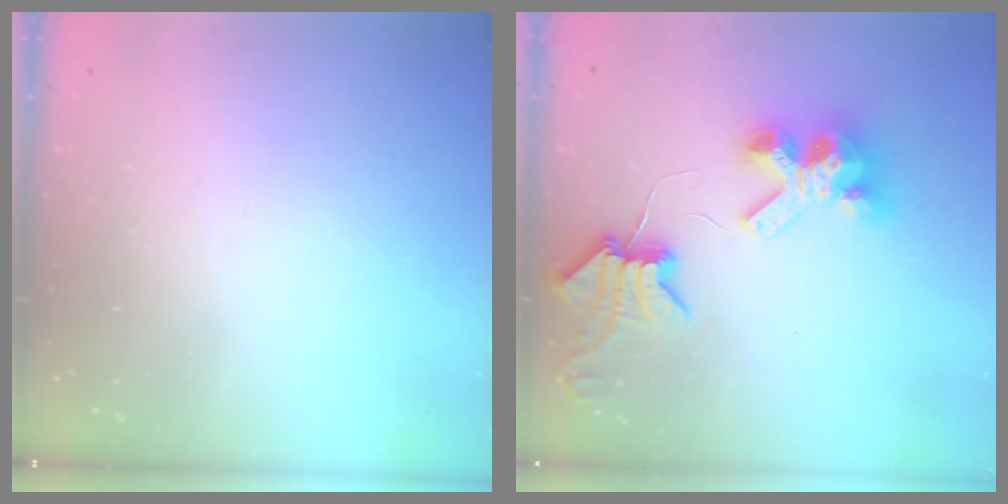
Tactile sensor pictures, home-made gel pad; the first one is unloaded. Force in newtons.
{"total": 8.8, "press": 8.7, "slide": 1.2}